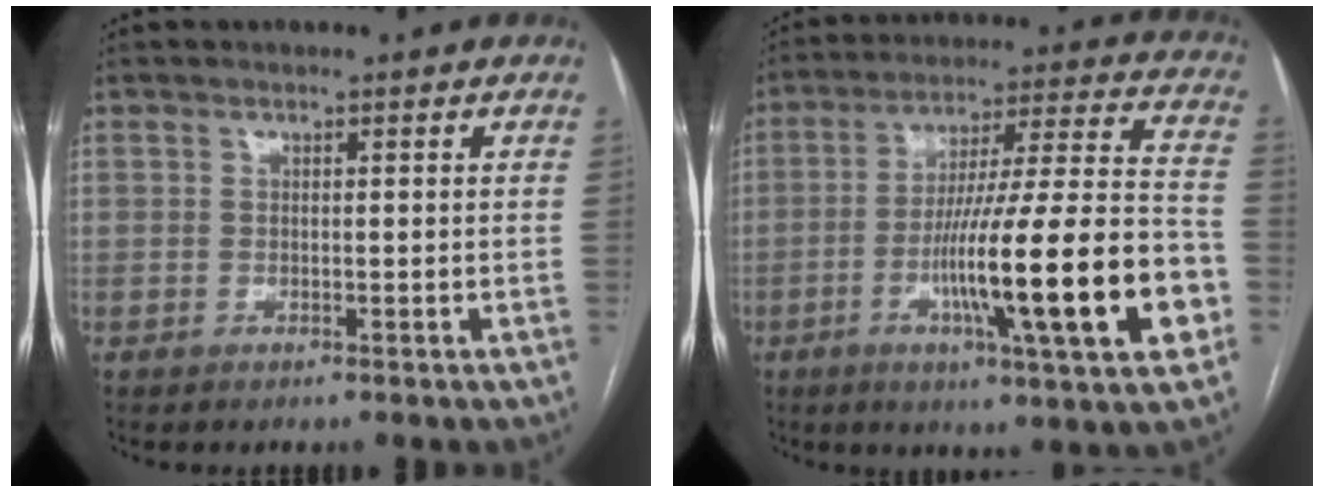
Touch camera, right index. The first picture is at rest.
{"total": 23.6, "force": [-7.1, 1.0, 22.5], "torque": [-0.329, -0.008, -0.113]}